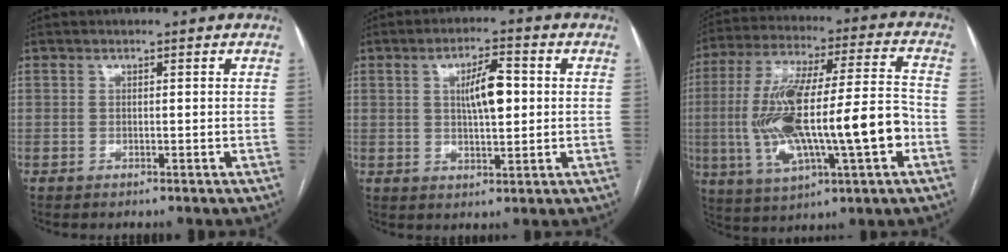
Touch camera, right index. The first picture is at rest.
{"total": 6.6, "force": [1.0, 1.8, 6.3], "torque": [-0.110, 0.009, 0.021]}
{"total": 21.4, "force": [-4.0, 3.9, 20.7], "torque": [-0.400, 0.013, -0.052]}